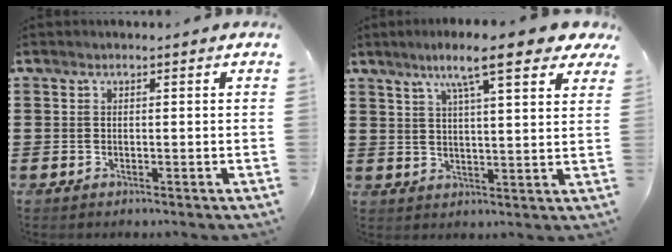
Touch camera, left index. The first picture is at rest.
{"total": 9.8, "force": [6.9, 1.4, 6.9], "torque": [-0.127, -0.010, 0.115]}